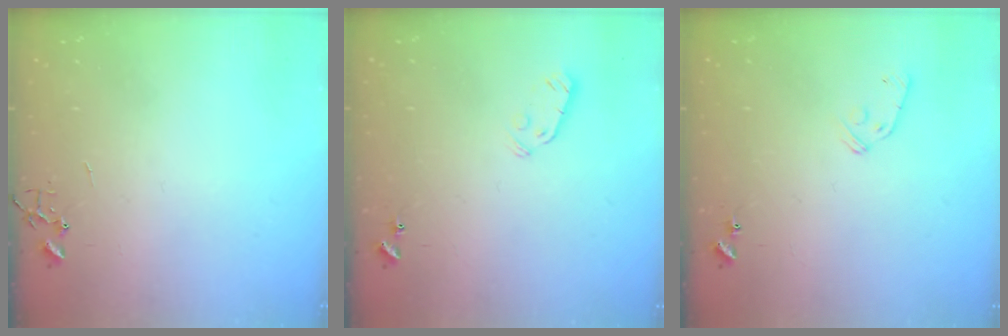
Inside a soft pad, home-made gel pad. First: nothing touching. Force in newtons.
{"total": 3.8, "press": 3.7, "slide": 0.8}
{"total": 8.0, "press": 7.9, "slide": 0.7}